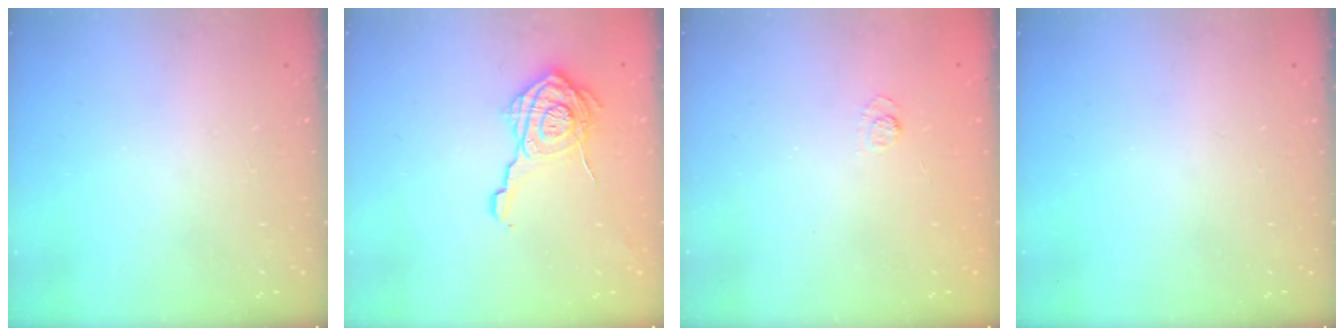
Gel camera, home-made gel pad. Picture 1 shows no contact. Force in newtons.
{"total": 16.8, "press": 16.8, "slide": 0.5}
{"total": 2.4, "press": 2.0, "slide": 1.3}
{"total": 0.0}